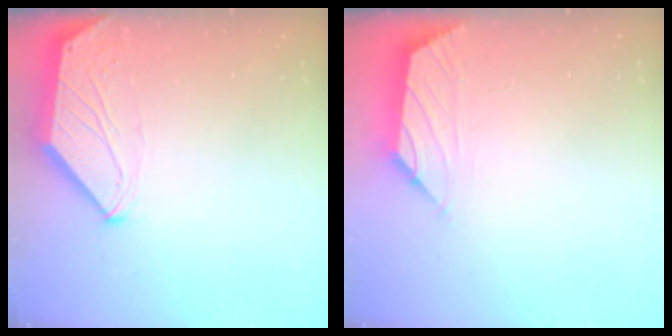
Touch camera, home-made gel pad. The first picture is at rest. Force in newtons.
{"total": 0.9, "press": 0.7, "slide": 0.5}